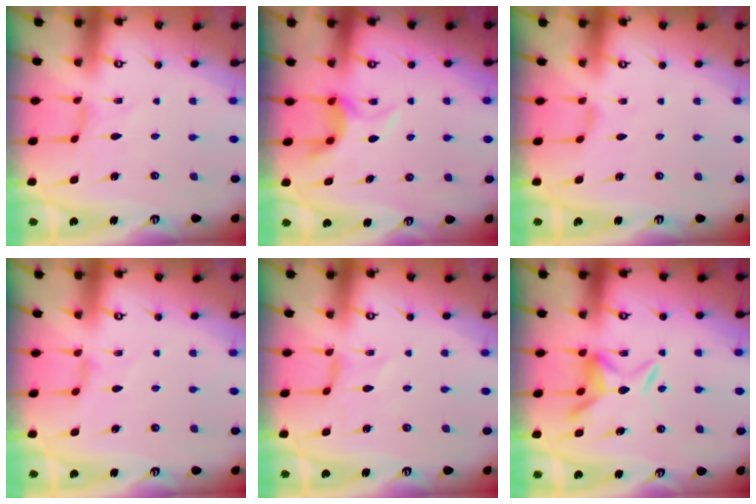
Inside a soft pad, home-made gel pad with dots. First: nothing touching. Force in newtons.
{"total": 5.5, "press": 5.5, "slide": 0.4}
{"total": 1.7, "press": 1.6, "slide": 0.4}
{"total": 2.7, "press": 2.6, "slide": 0.5}
{"total": 0.0}
{"total": 9.8, "press": 9.7, "slide": 1.3}